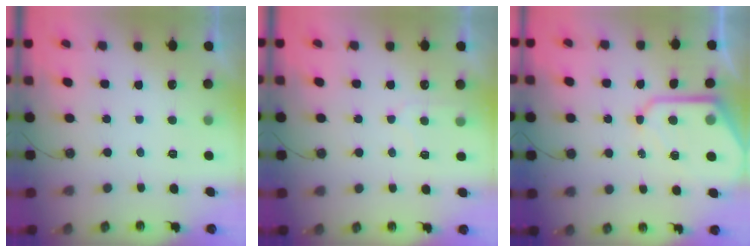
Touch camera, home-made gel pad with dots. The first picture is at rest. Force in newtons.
{"total": 6.2, "press": 6.1, "slide": 0.6}
{"total": 12.0, "press": 12.0, "slide": 1.1}